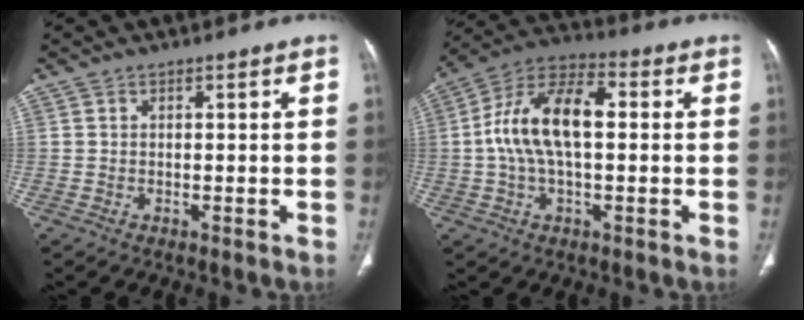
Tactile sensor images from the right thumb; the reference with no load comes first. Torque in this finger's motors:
{"motor_torque": [0.21, 1.92, 1.35, 0.28, 0.24]}